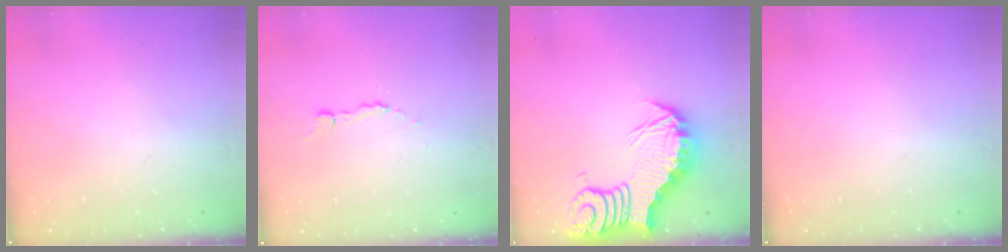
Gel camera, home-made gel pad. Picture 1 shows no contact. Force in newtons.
{"total": 3.9, "press": 3.9, "slide": 0.4}
{"total": 8.3, "press": 8.2, "slide": 1.3}
{"total": 0.0}